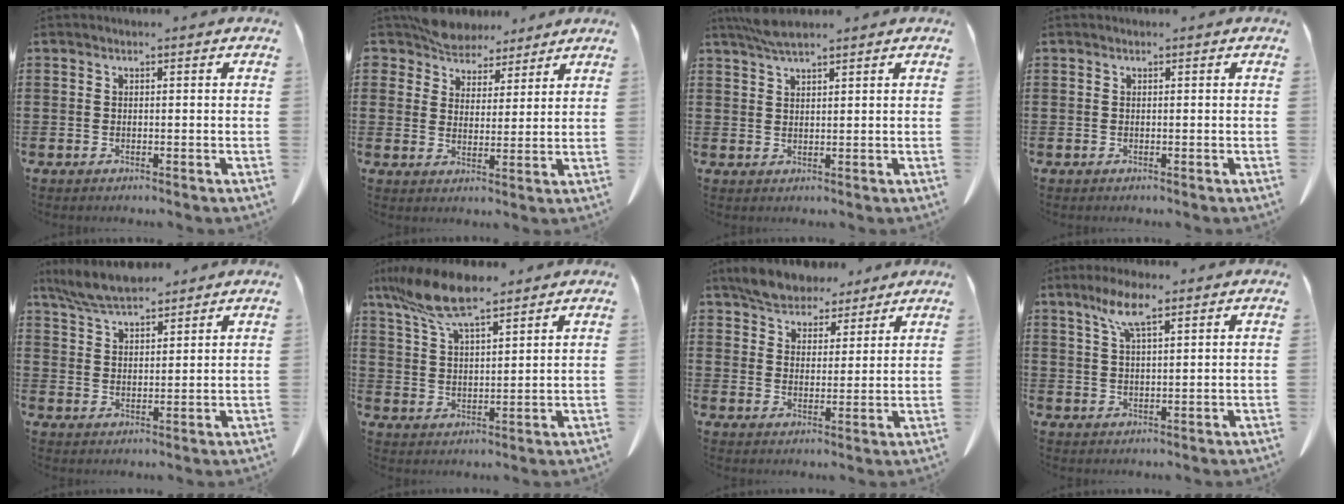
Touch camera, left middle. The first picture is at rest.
{"total": 5.7, "force": [5.3, 2.1, 0.2], "torque": [-0.032, -0.018, 0.101]}
{"total": 3.6, "force": [2.9, 0.4, 2.1], "torque": [-0.049, 0.002, 0.055]}
{"total": 0.0}
{"total": 6.6, "force": [5.8, 1.5, 2.8], "torque": [-0.072, -0.013, 0.109]}
{"total": 10.0, "force": [7.6, 1.9, 6.3], "torque": [-0.148, -0.022, 0.138]}
{"total": 5.6, "force": [5.2, 1.8, 0.6], "torque": [-0.037, -0.013, 0.099]}
{"total": 6.4, "force": [3.9, 1.3, 4.9], "torque": [-0.106, 0.006, 0.068]}